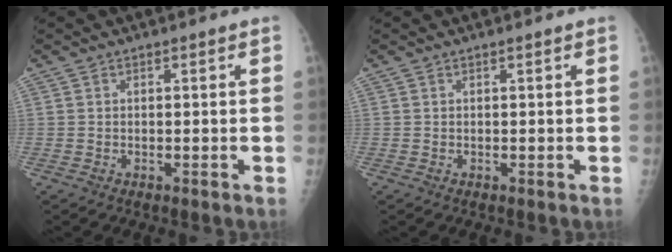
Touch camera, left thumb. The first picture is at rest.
{"total": 0.0}